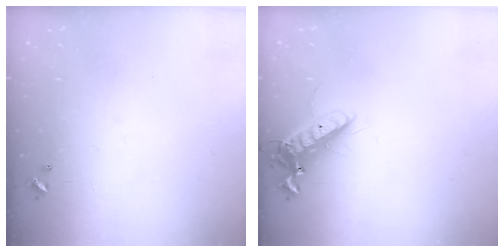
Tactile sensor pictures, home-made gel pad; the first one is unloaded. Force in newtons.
{"total": 13.1, "press": 12.9, "slide": 2.5}